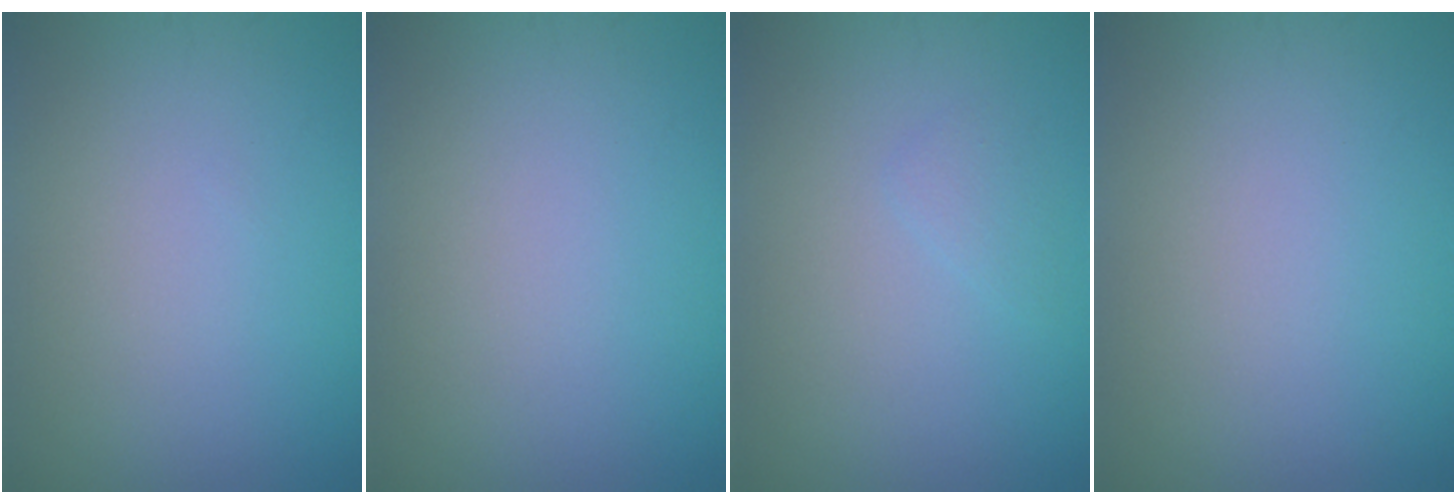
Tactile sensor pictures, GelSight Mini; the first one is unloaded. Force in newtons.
{"total": 0.0}
{"total": 0.9, "press": 0.9, "slide": 0.0}
{"total": 0.0}